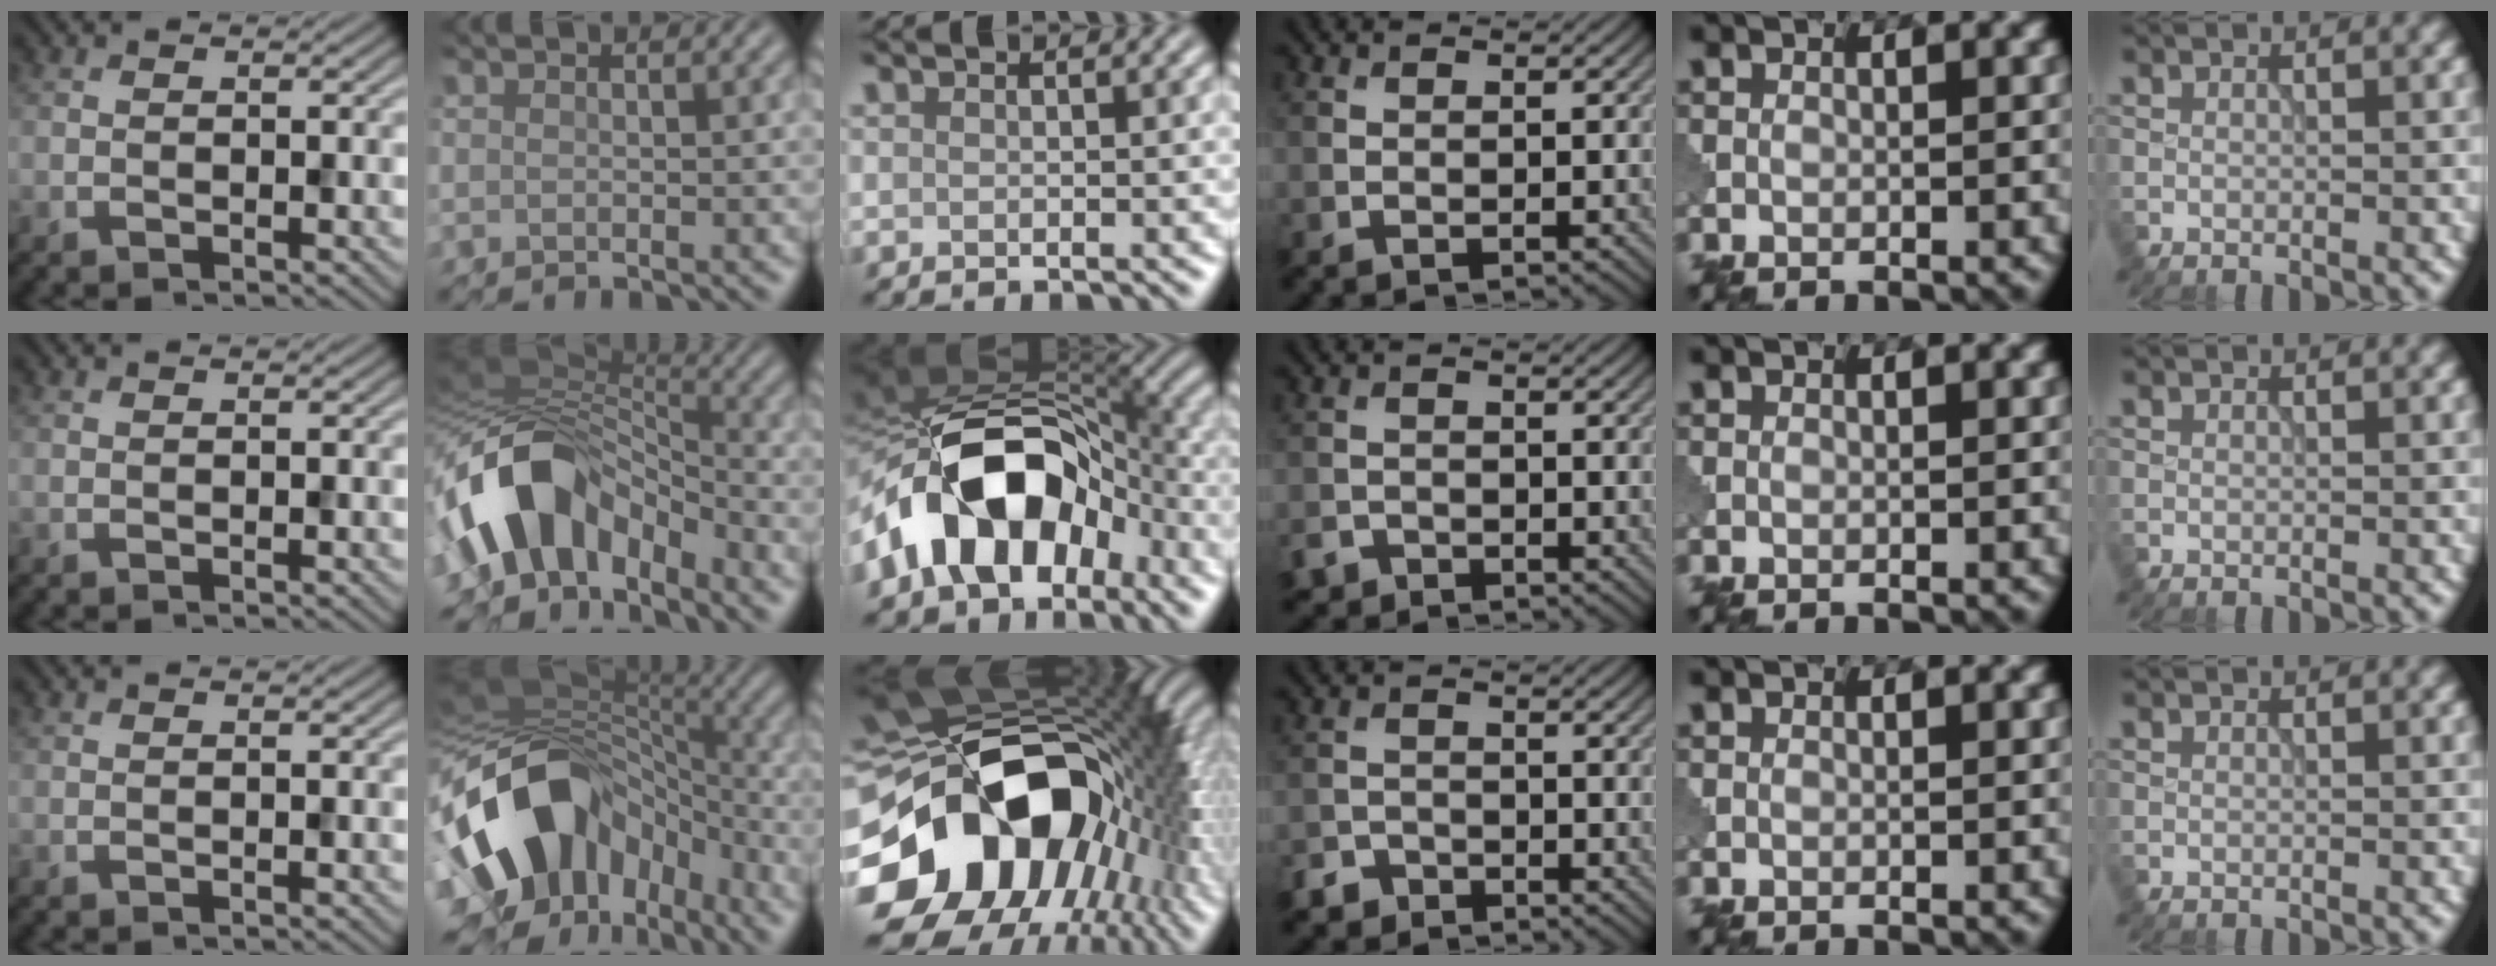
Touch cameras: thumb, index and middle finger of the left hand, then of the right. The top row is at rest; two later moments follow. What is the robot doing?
{"motion": "assemble", "object": "puzzle pieces"}